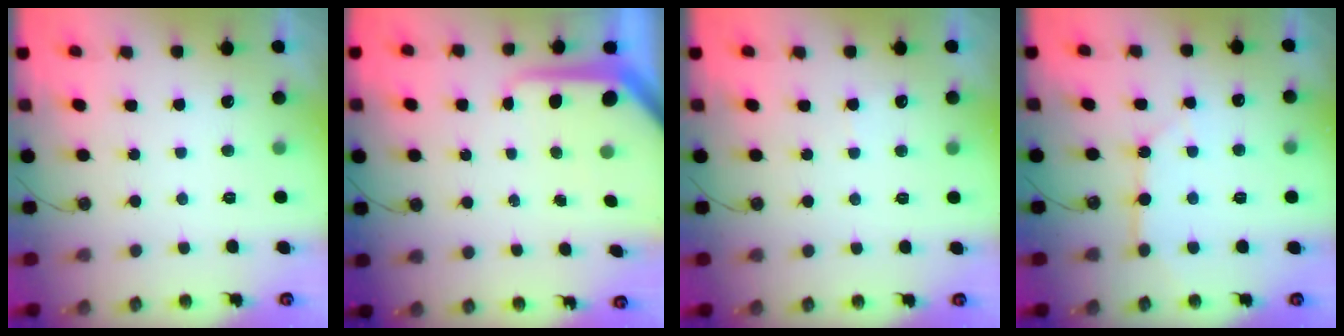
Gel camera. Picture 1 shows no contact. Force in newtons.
{"total": 9.8, "press": 9.7, "slide": 0.8}
{"total": 2.7, "press": 2.7, "slide": 0.3}
{"total": 4.5, "press": 4.4, "slide": 0.5}